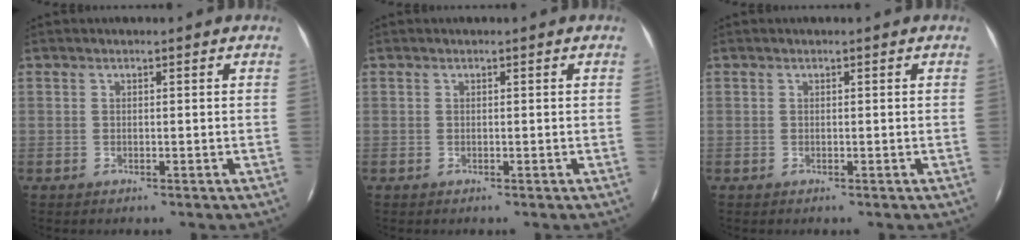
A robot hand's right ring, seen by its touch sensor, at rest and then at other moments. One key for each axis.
{"total": 0.0}
{"total": 0.0}